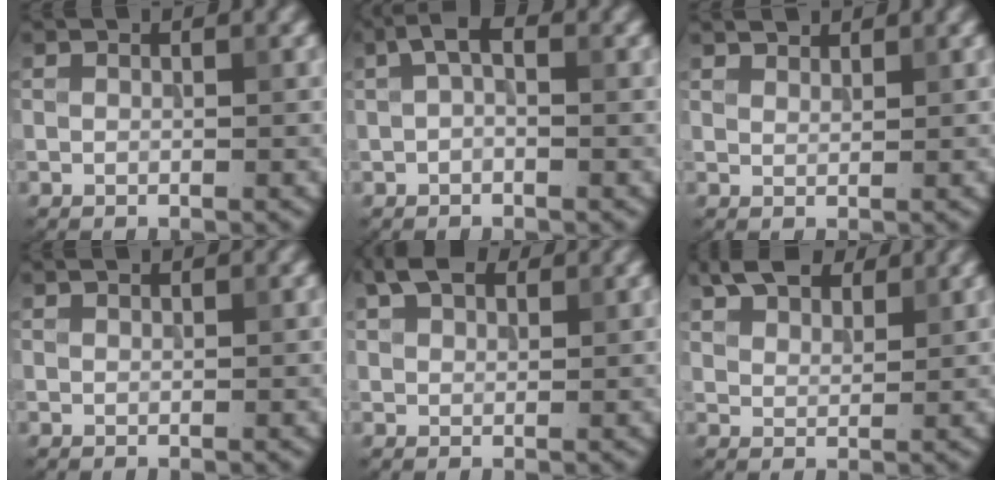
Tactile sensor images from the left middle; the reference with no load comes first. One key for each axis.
{"total": 2.0, "fx": 0.3, "fy": 1.0, "fz": 1.7, "tx": -0.033, "ty": 0.010, "tz": -0.001}
{"total": 1.8, "fx": 1.7, "fy": 0.5, "fz": 0.3, "tx": -0.009, "ty": -0.003, "tz": 0.035}
{"total": 0.5, "fx": 0.5, "fy": 0.1, "fz": 0.1, "tx": 0.001, "ty": 0.001, "tz": 0.010}
{"total": 3.4, "fx": 2.1, "fy": 2.0, "fz": 1.8, "tx": -0.039, "ty": 0.011, "tz": 0.037}
{"total": 4.5, "fx": 3.3, "fy": 2.2, "fz": 2.0, "tx": -0.043, "ty": 0.011, "tz": 0.062}